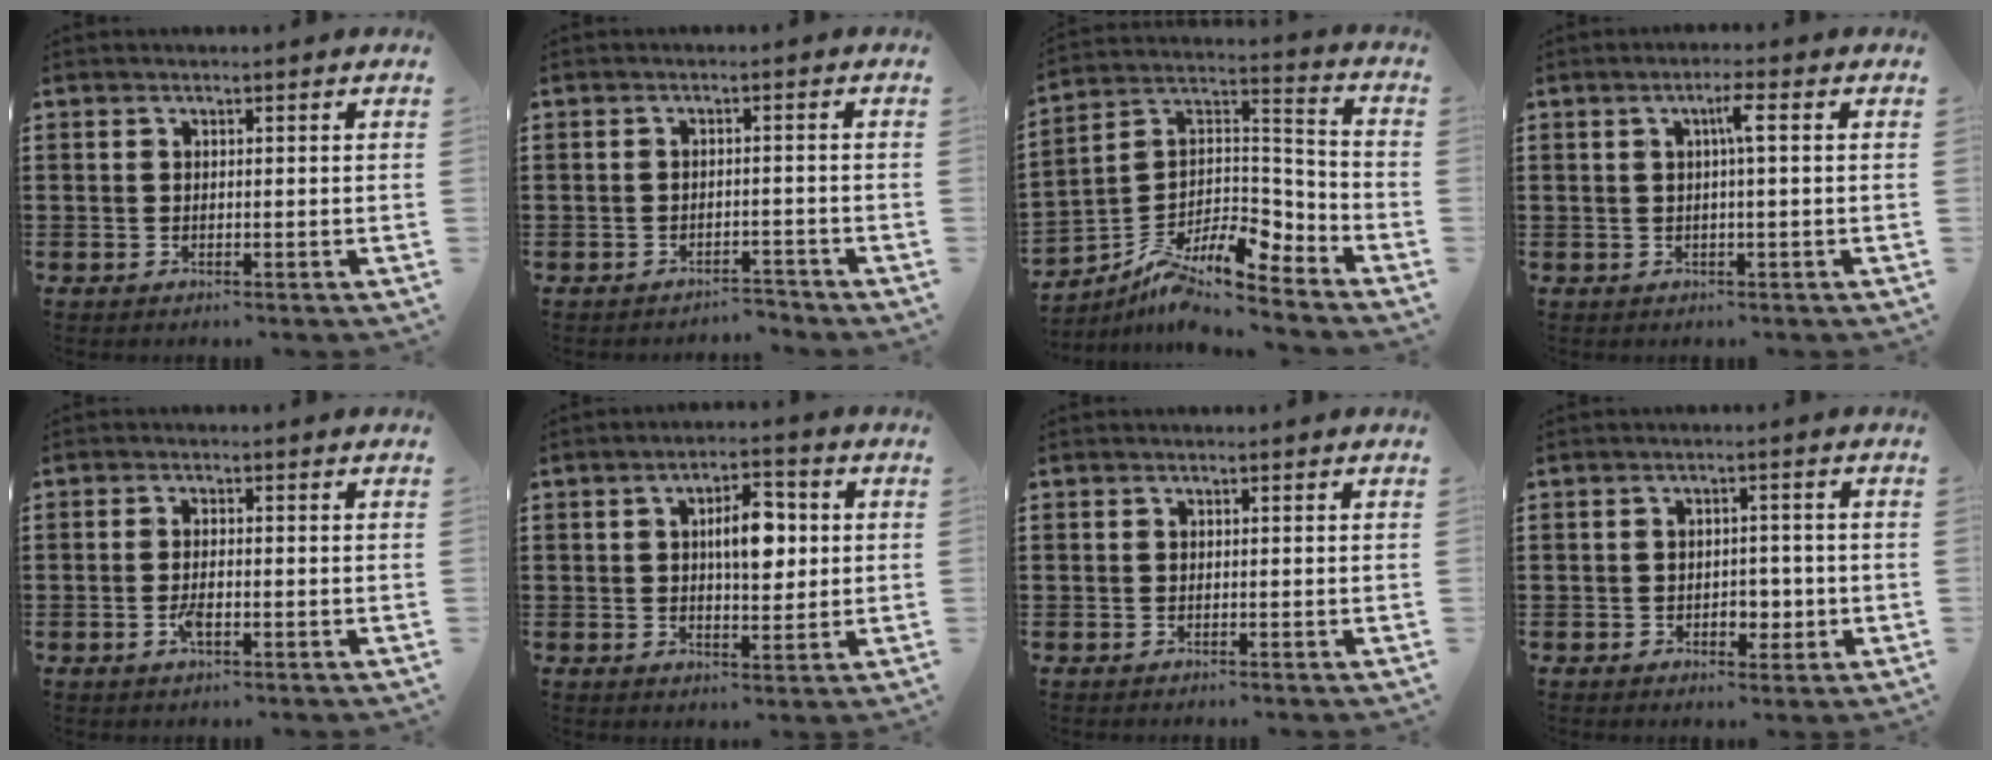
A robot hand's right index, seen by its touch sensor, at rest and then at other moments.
{"total": 2.2, "force": [-2.2, 0.0, 0.2], "torque": [-0.009, 0.001, -0.047]}
{"total": 8.6, "force": [-6.8, 3.1, 4.3], "torque": [-0.101, -0.015, -0.139]}
{"total": 2.9, "force": [0.3, -0.3, 2.9], "torque": [-0.054, -0.002, 0.000]}
{"total": 2.7, "force": [-1.1, 0.7, 2.3], "torque": [-0.050, -0.004, -0.022]}
{"total": 6.6, "force": [0.9, 3.0, 5.8], "torque": [-0.084, 0.000, 0.005]}
{"total": 0.0}
{"total": 3.3, "force": [-1.0, 2.5, 1.9], "torque": [-0.033, 0.002, -0.022]}